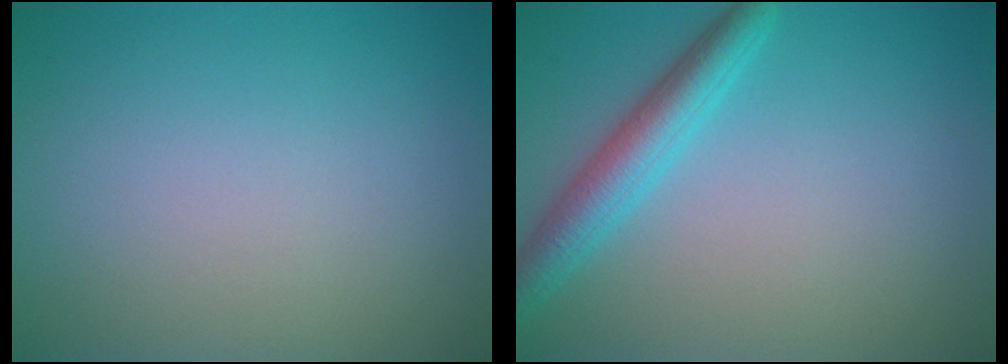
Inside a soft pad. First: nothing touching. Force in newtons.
{"total": 3.8, "press": 3.8, "slide": 0.1}